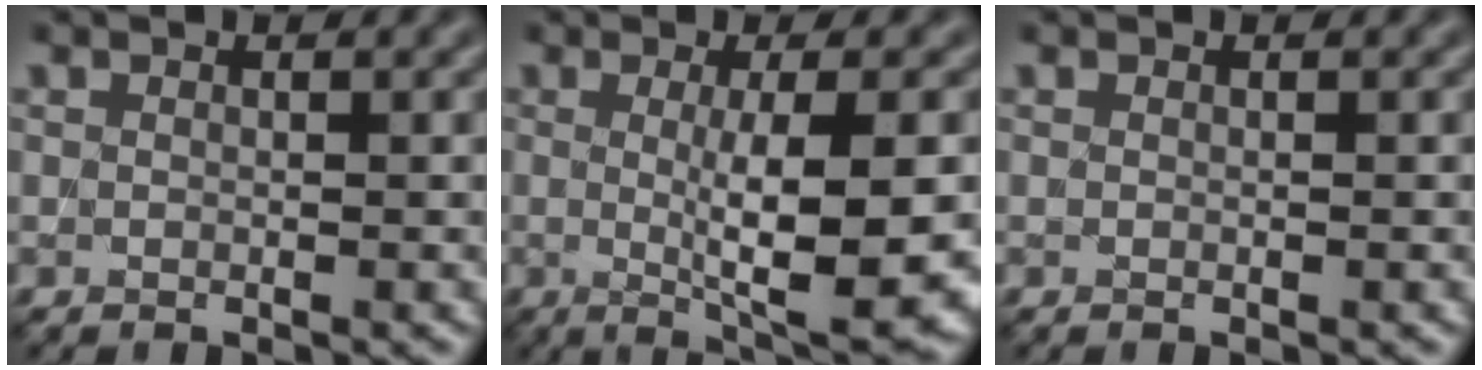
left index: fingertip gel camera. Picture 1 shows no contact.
{"total": 8.7, "force": [-0.7, 1.9, 8.4], "torque": [-0.117, -0.012, -0.004]}
{"total": 0.0}